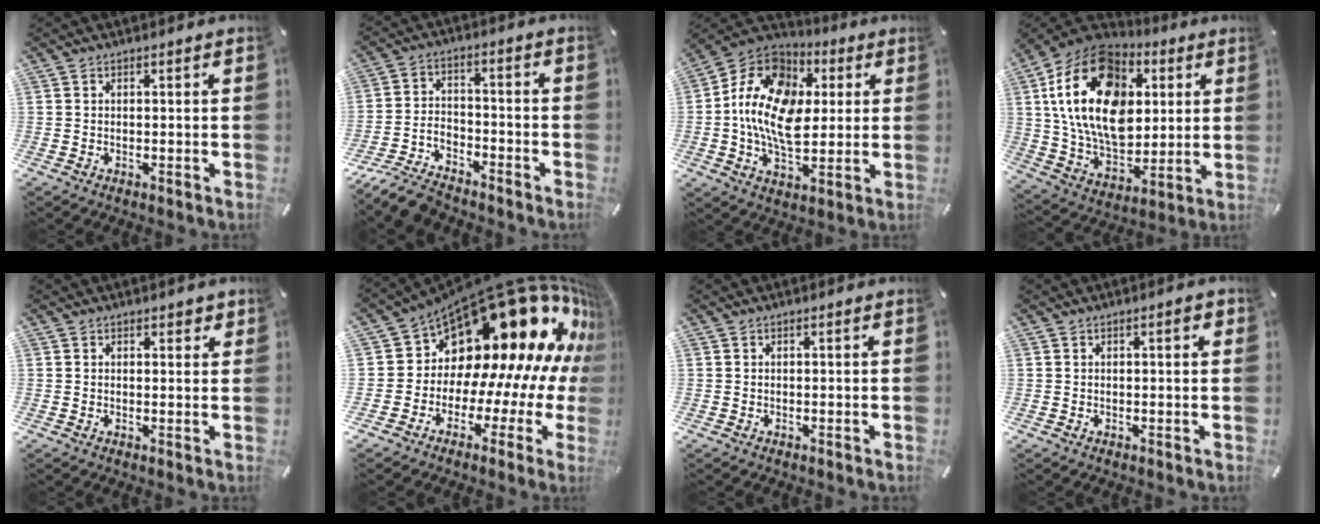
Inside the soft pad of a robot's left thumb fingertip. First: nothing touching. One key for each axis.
{"total": 8.4, "fx": -7.4, "fy": 3.0, "fz": 2.7, "tx": -0.052, "ty": 0.032, "tz": -0.145}
{"total": 16.2, "fx": 0.2, "fy": 11.7, "fz": 11.2, "tx": -0.233, "ty": -0.004, "tz": -0.001}
{"total": 22.7, "fx": 5.2, "fy": 16.3, "fz": 14.8, "tx": -0.287, "ty": -0.017, "tz": 0.086}
{"total": 1.3, "fx": 0.9, "fy": 0.8, "fz": 0.5, "tx": 0.005, "ty": -0.004, "tz": 0.013}
{"total": 23.4, "fx": 12.9, "fy": 12.8, "fz": 14.8, "tx": -0.223, "ty": -0.147, "tz": 0.247}
{"total": 0.0}
{"total": 1.6, "fx": 0.6, "fy": 0.3, "fz": 1.5, "tx": -0.022, "ty": 0.002, "tz": 0.006}